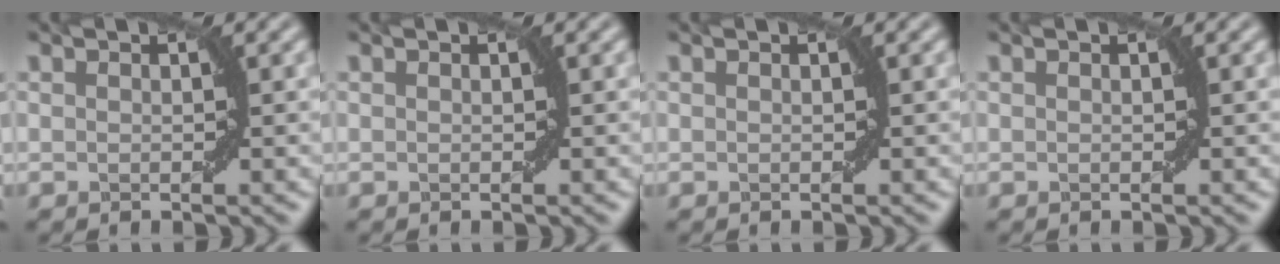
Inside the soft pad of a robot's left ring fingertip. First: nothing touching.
{"total": 0.0}
{"total": 0.0}
{"total": 0.0}